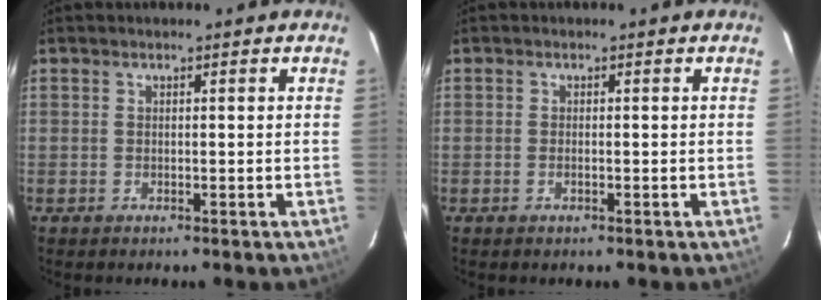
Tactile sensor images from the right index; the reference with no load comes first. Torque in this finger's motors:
{"motor_torque": [-0.13, 0.30, -0.10, 0.00]}